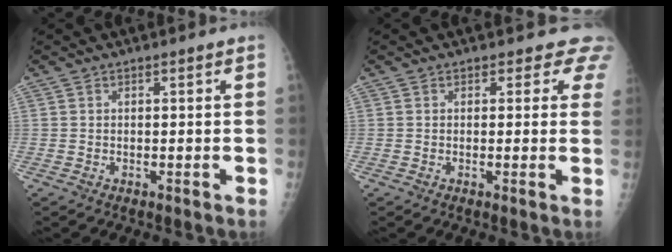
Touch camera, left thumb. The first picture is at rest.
{"total": 3.8, "force": [3.2, 2.1, 0.0], "torque": [0.036, -0.016, 0.010]}